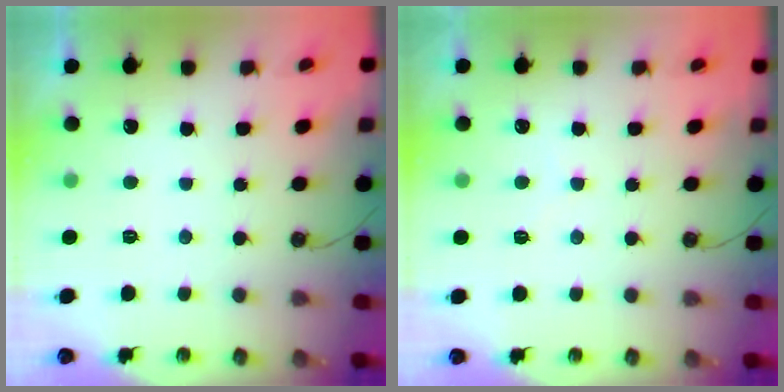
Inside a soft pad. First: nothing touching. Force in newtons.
{"total": 3.9, "press": 3.9, "slide": 0.5}